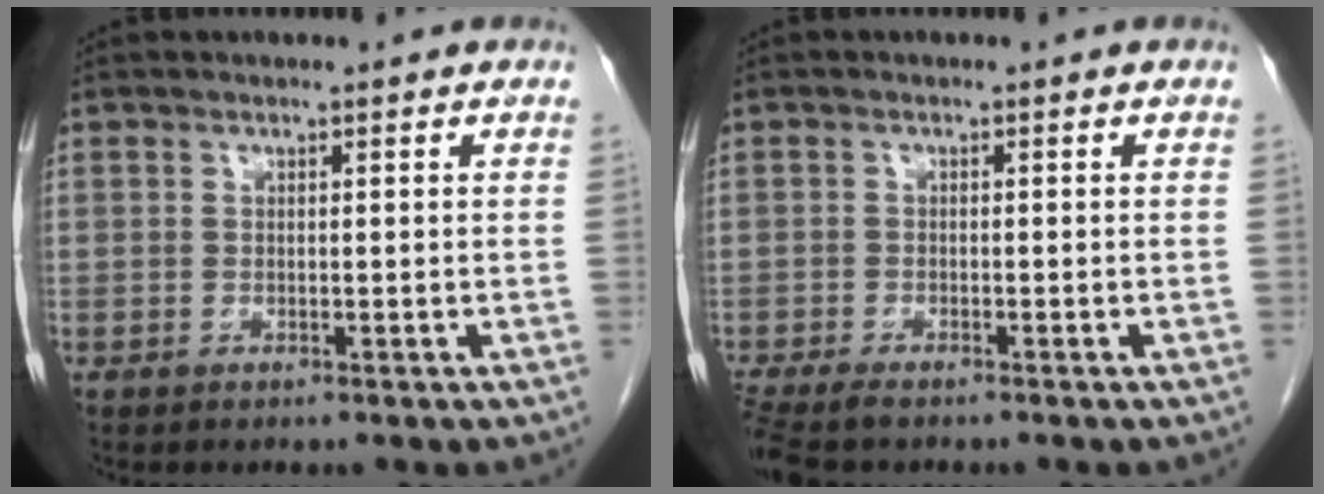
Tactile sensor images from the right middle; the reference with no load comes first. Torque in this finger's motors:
{"motor_torque": [0.55, -0.40, 0.02, 0.05]}